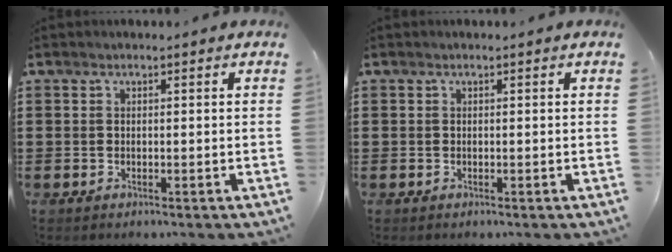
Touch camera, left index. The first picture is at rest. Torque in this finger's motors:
{"motor_torque": [0.00, 0.00, 0.01, -0.01]}